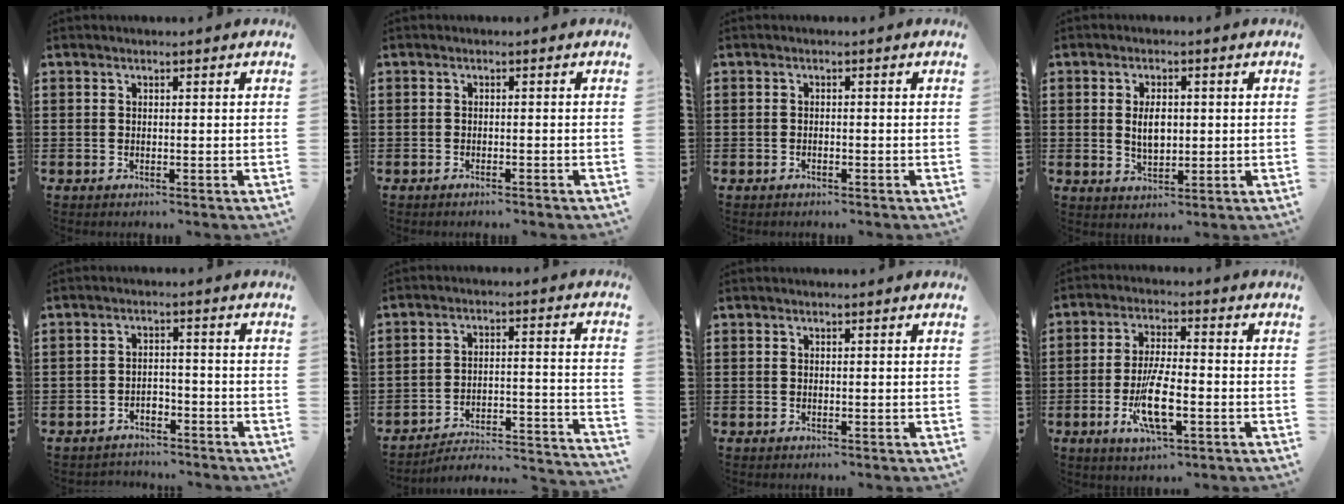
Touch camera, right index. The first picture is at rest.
{"total": 0.9, "force": [-0.8, -0.1, 0.3], "torque": [-0.008, -0.003, -0.016]}
{"total": 0.5, "force": [-0.5, 0.2, 0.2], "torque": [-0.005, -0.001, -0.009]}
{"total": 4.2, "force": [0.1, 2.1, 3.7], "torque": [-0.065, 0.002, 0.000]}
{"total": 2.5, "force": [-2.3, 1.0, 0.3], "torque": [-0.012, 0.005, -0.049]}
{"total": 2.6, "force": [-2.3, 0.5, 1.0], "torque": [-0.030, -0.015, -0.059]}
{"total": 0.0}
{"total": 8.9, "force": [-2.7, 2.7, 8.0], "torque": [-0.168, -0.014, -0.051]}